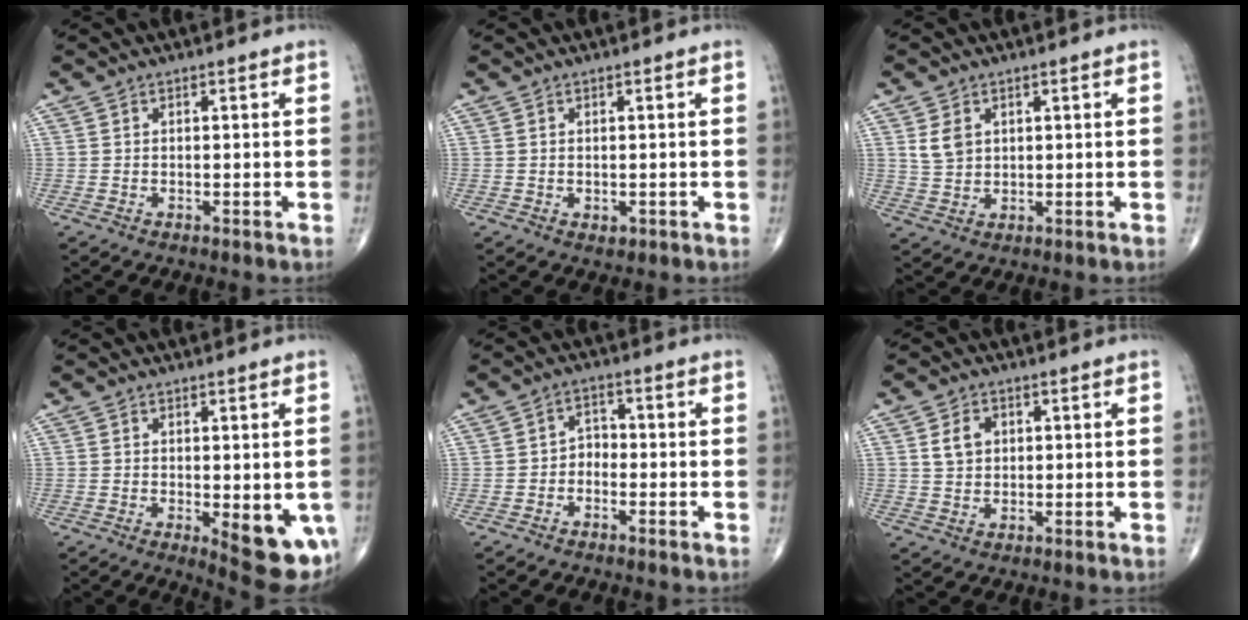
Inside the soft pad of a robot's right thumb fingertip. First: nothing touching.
{"total": 1.2, "force": [-0.3, 0.8, 0.8], "torque": [-0.008, -0.003, -0.002]}
{"total": 4.0, "force": [1.5, 2.9, 2.3], "torque": [-0.037, -0.006, 0.036]}
{"total": 10.0, "force": [-2.5, 3.7, 8.9], "torque": [-0.095, -0.020, -0.022]}
{"total": 3.0, "force": [-1.4, 2.2, 1.5], "torque": [-0.007, 0.021, -0.034]}
{"total": 4.3, "force": [1.2, 3.3, 2.5], "torque": [-0.027, -0.001, 0.023]}